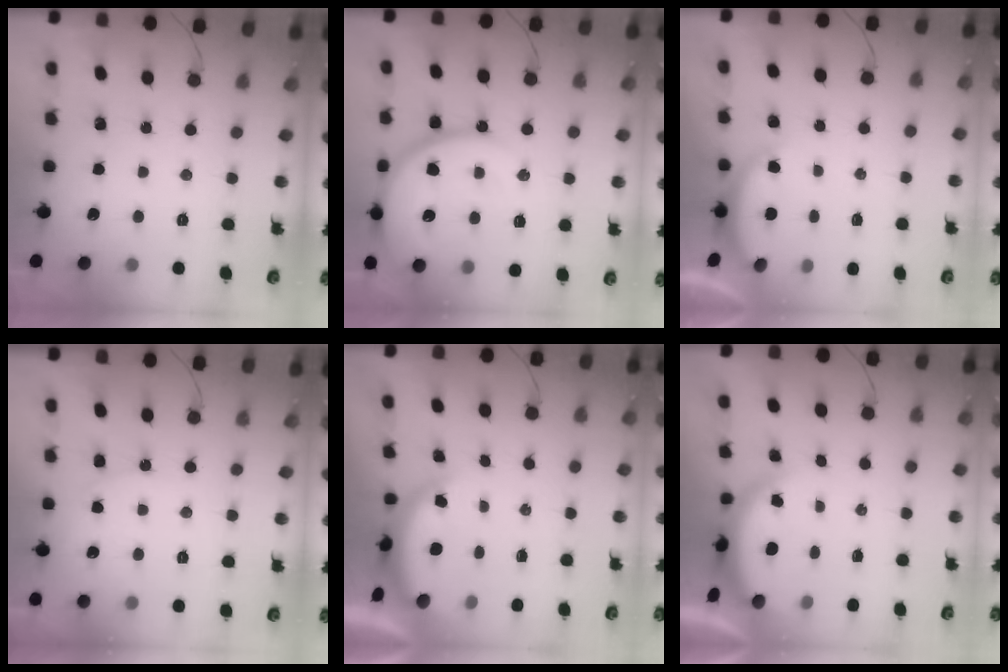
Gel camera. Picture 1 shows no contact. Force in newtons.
{"total": 16.7, "press": 16.6, "slide": 1.8}
{"total": 2.6, "press": 2.6, "slide": 0.5}
{"total": 4.2, "press": 4.2, "slide": 0.4}
{"total": 5.0, "press": 4.8, "slide": 1.3}
{"total": 4.4, "press": 4.4, "slide": 0.2}